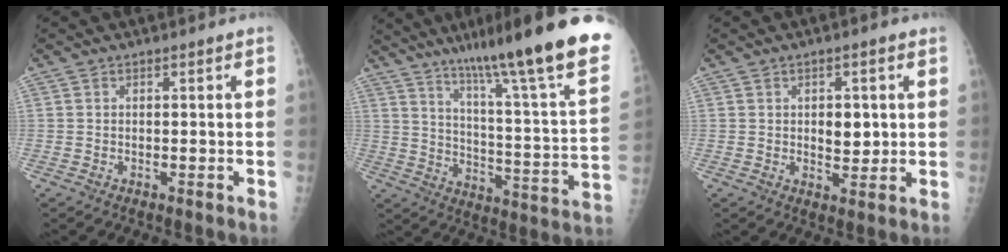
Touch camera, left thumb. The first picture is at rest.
{"total": 27.5, "force": [19.3, 2.3, 19.4], "torque": [-0.277, -0.080, 0.281]}
{"total": 5.2, "force": [1.0, 3.1, 4.1], "torque": [-0.037, -0.007, 0.016]}